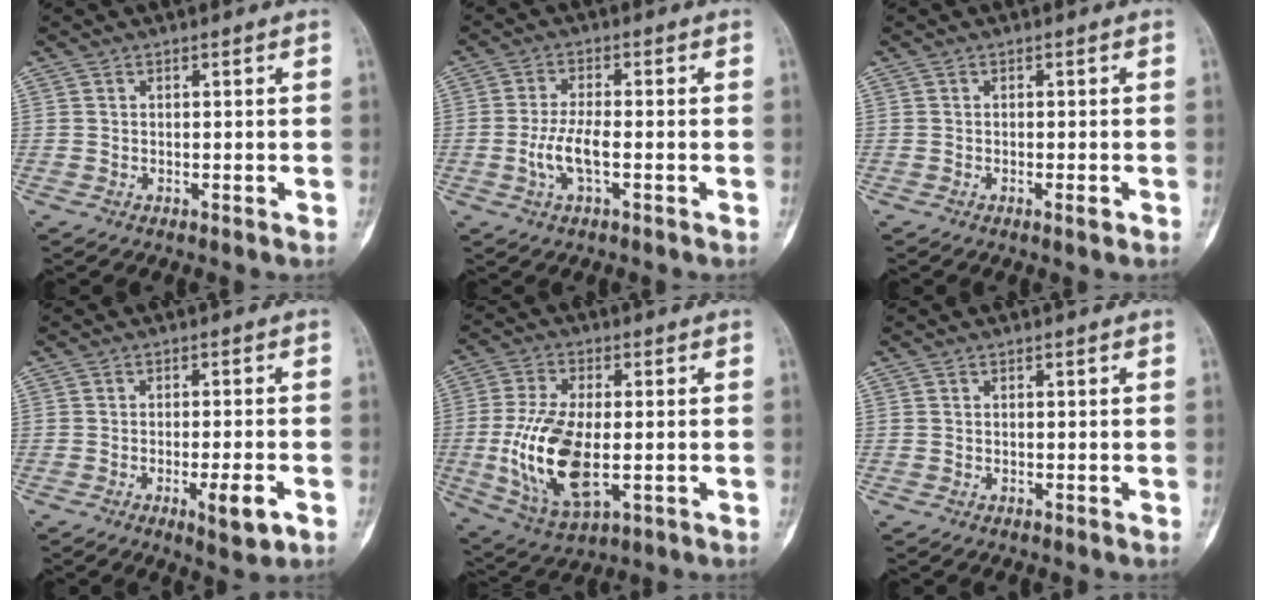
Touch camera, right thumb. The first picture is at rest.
{"total": 5.5, "force": [-1.4, 1.6, 5.0], "torque": [-0.111, 0.007, -0.030]}
{"total": 1.2, "force": [-0.6, 0.2, 1.1], "torque": [-0.017, -0.001, -0.008]}
{"total": 5.5, "force": [-2.2, 1.1, 4.9], "torque": [-0.075, 0.000, -0.028]}
{"total": 15.4, "force": [-2.0, 7.3, 13.4], "torque": [-0.272, -0.008, -0.026]}
{"total": 0.0}